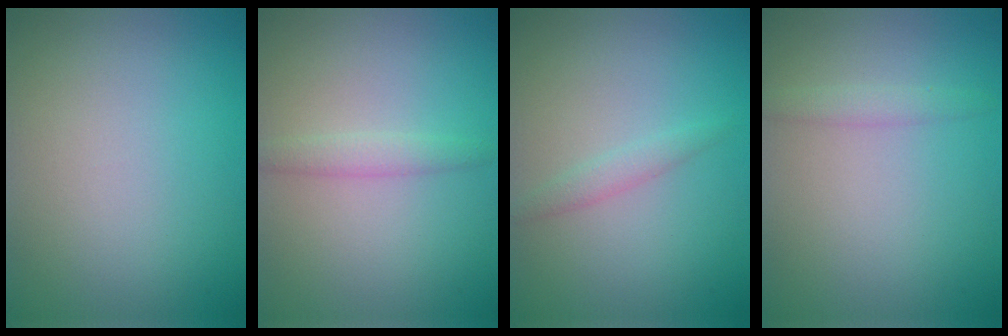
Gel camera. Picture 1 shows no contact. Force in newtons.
{"total": 1.5, "press": 1.5, "slide": 0.1}
{"total": 1.2, "press": 1.2, "slide": 0.1}
{"total": 1.3, "press": 1.3, "slide": 0.1}